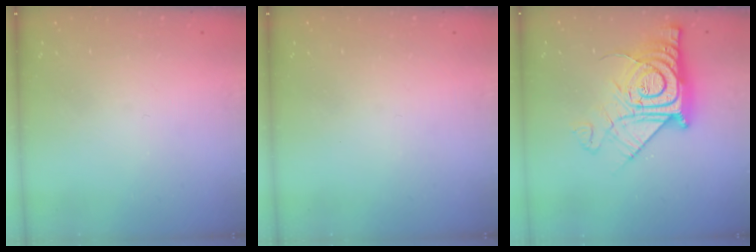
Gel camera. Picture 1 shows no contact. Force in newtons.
{"total": 0.0}
{"total": 18.3, "press": 18.3, "slide": 1.4}